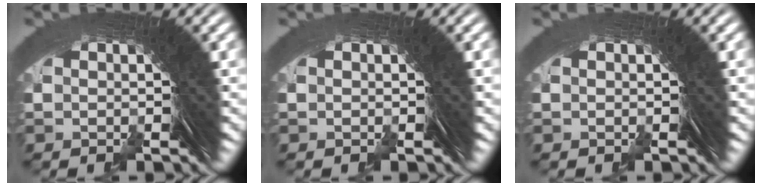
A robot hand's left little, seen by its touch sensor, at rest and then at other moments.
{"total": 0.0}
{"total": 0.0}